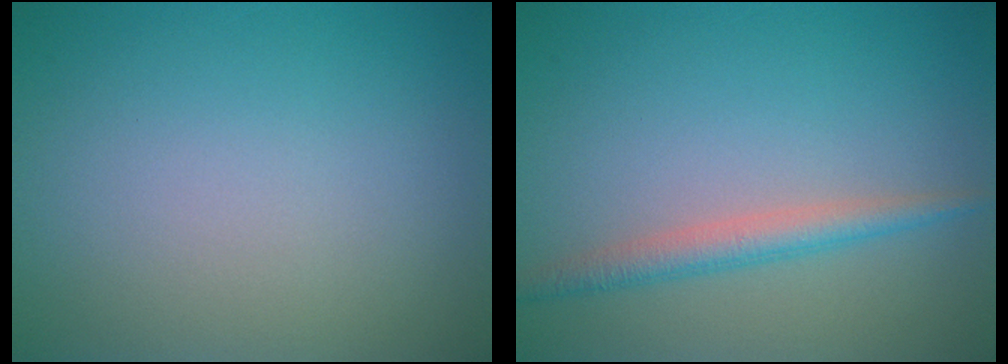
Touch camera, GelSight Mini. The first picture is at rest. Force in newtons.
{"total": 2.5, "press": 2.5, "slide": 0.1}